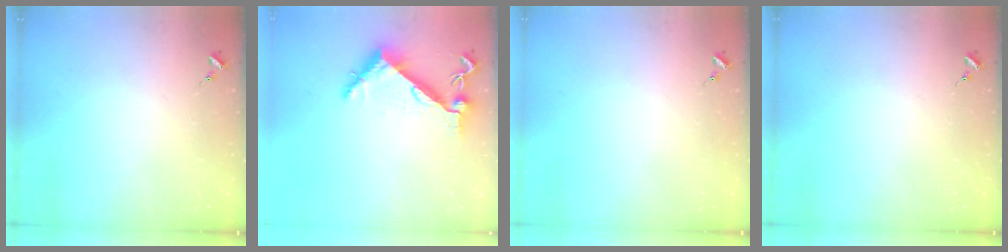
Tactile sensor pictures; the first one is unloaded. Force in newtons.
{"total": 6.4, "press": 6.4, "slide": 0.5}
{"total": 0.0}
{"total": 0.0}